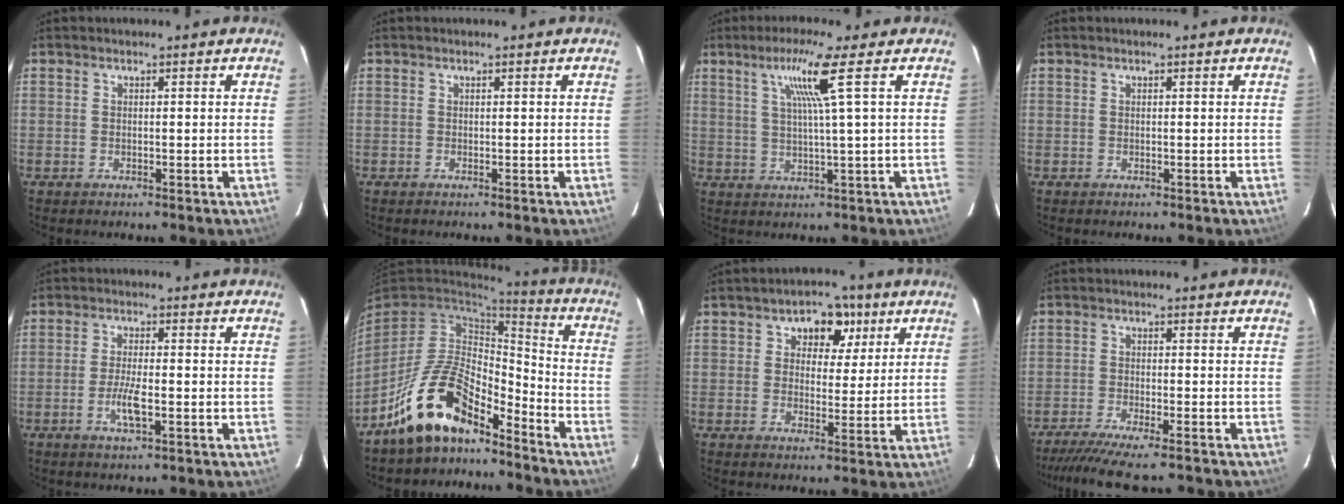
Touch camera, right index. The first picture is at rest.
{"total": 0.0}
{"total": 7.3, "force": [3.0, -1.8, 6.4], "torque": [-0.108, 0.006, 0.058]}
{"total": 0.0}
{"total": 4.9, "force": [-1.7, 1.1, 4.5], "torque": [-0.091, -0.003, -0.033]}
{"total": 14.1, "force": [-10.4, 5.8, 7.6], "torque": [-0.160, 0.024, -0.189]}
{"total": 7.1, "force": [3.2, 5.4, 3.4], "torque": [-0.044, 0.011, 0.042]}
{"total": 10.6, "force": [-9.3, 0.6, 5.1], "torque": [-0.115, -0.029, -0.152]}